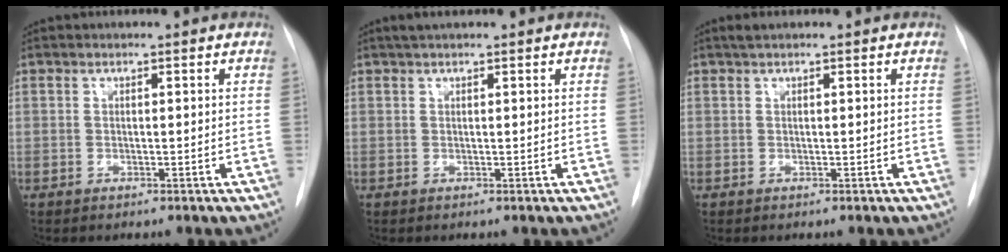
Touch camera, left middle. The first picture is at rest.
{"total": 1.9, "force": [1.6, 0.3, 1.1], "torque": [-0.017, 0.017, 0.025]}
{"total": 1.1, "force": [0.9, 0.1, 0.7], "torque": [-0.015, 0.012, 0.017]}